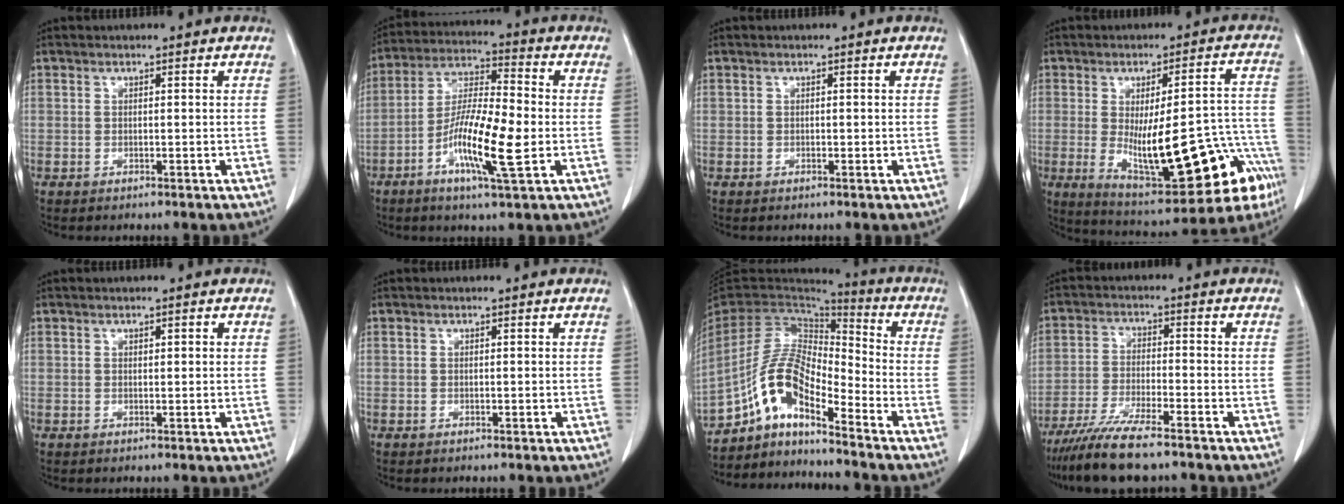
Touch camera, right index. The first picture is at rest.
{"total": 12.8, "force": [-3.5, 1.5, 12.3], "torque": [-0.237, -0.005, -0.068]}
{"total": 0.0}
{"total": 22.3, "force": [-8.0, 6.2, 19.9], "torque": [-0.220, 0.013, -0.090]}
{"total": 0.8, "force": [0.3, 0.3, 0.6], "torque": [-0.009, 0.000, 0.005]}
{"total": 0.0}
{"total": 12.2, "force": [-8.2, 3.2, 8.4], "torque": [-0.176, 0.027, -0.153]}
{"total": 9.1, "force": [-7.4, 0.7, 5.3], "torque": [-0.095, -0.024, -0.130]}